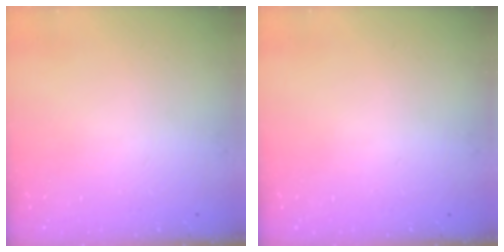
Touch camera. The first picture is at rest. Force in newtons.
{"total": 0.0}